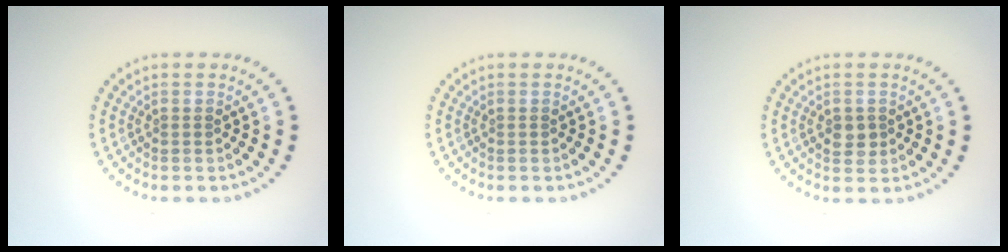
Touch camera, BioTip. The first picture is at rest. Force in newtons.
{"total": 0.0}
{"total": 1.7, "press": 1.7, "slide": 0.3}